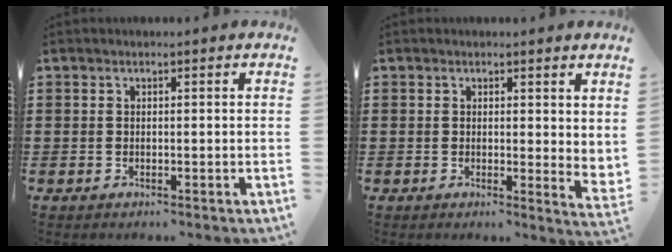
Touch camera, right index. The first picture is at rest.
{"total": 1.6, "force": [1.3, 0.6, 0.7], "torque": [-0.011, 0.001, 0.023]}